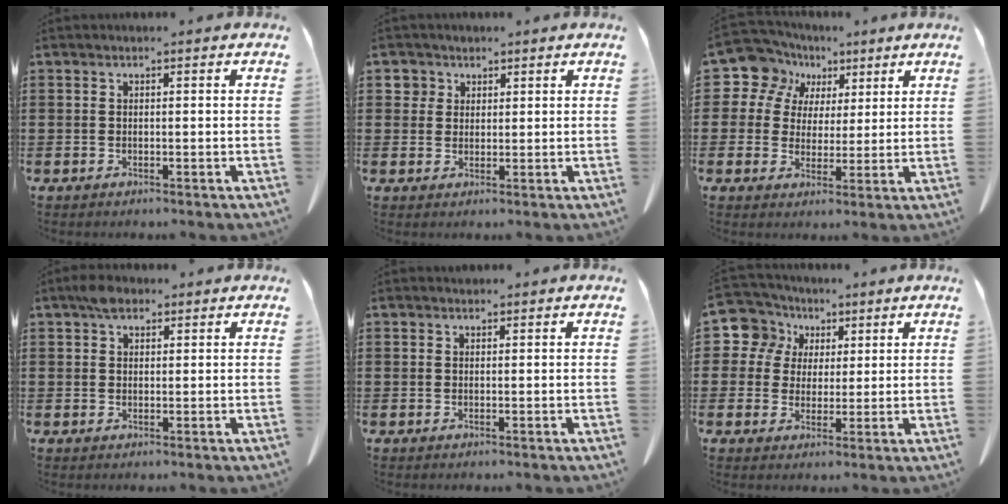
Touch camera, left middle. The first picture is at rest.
{"total": 2.7, "force": [1.6, 2.2, 0.3], "torque": [-0.009, 0.006, 0.026]}
{"total": 9.3, "force": [4.9, 7.5, 2.2], "torque": [-0.116, -0.024, 0.089]}
{"total": 2.8, "force": [1.8, 1.5, 1.4], "torque": [-0.025, 0.004, 0.032]}
{"total": 0.6, "force": [0.5, 0.3, 0.0], "torque": [-0.001, 0.001, 0.010]}
{"total": 7.7, "force": [3.0, 6.9, 1.7], "torque": [-0.075, -0.004, 0.055]}